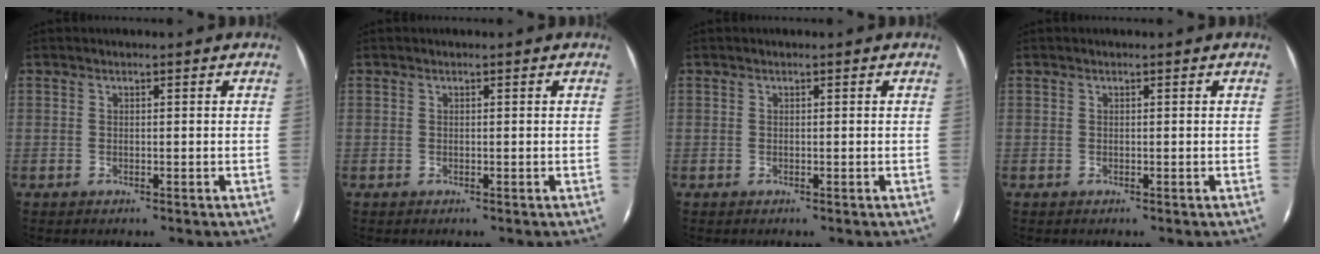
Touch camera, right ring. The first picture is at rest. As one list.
[{"total": 0.0}, {"total": 0.0}, {"total": 0.0}]